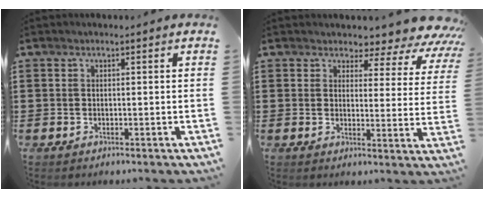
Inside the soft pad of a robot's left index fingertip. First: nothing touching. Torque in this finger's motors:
{"motor_torque": [2.14, 0.00, 0.66, 0.03]}